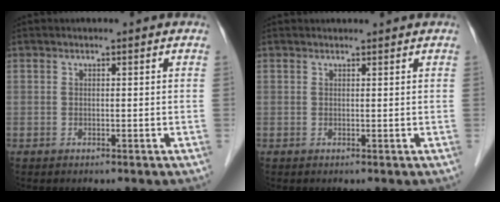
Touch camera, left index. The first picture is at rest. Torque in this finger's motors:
{"motor_torque": [-0.32, -0.44, -0.02, 0.01]}